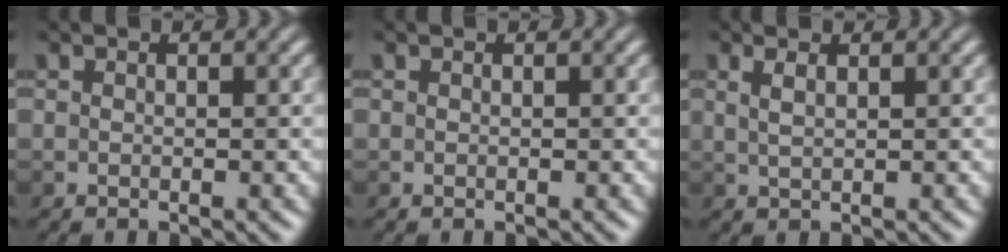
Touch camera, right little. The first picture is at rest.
{"total": 0.0}
{"total": 1.8, "force": [0.9, 0.7, 1.4], "torque": [-0.016, 0.006, 0.007]}